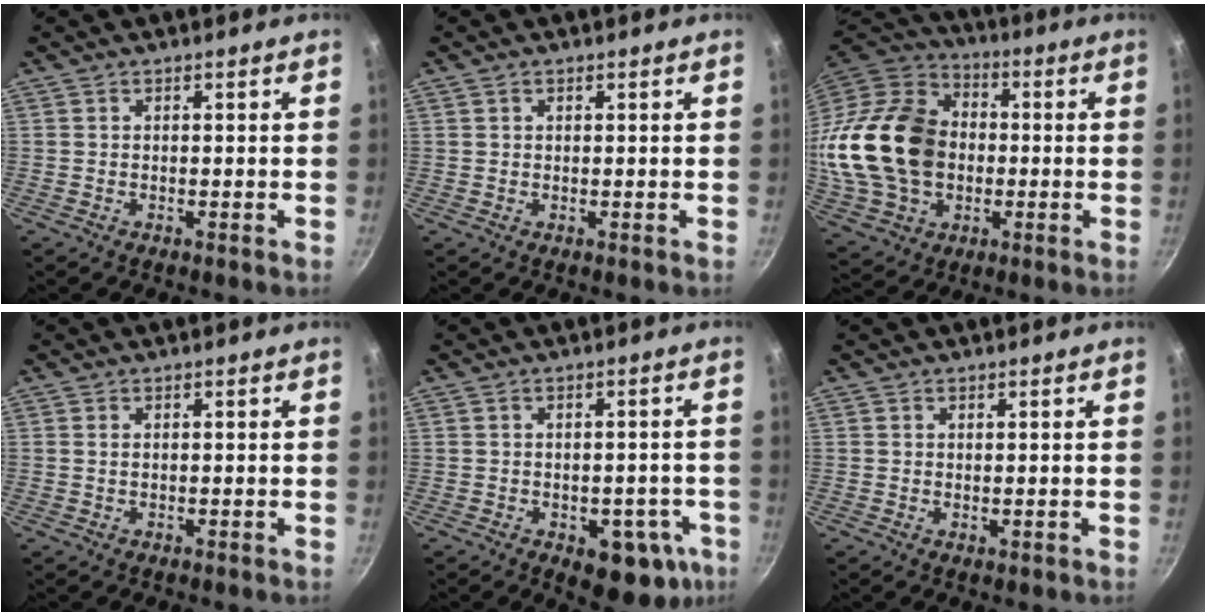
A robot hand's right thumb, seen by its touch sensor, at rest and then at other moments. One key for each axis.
{"total": 0.8, "fx": 0.5, "fy": 0.5, "fz": 0.4, "tx": -0.006, "ty": 0.002, "tz": 0.008}
{"total": 25.0, "fx": -0.6, "fy": 18.5, "fz": 16.9, "tx": -0.314, "ty": 0.029, "tz": -0.002}
{"total": 0.7, "fx": 0.2, "fy": 0.5, "fz": 0.5, "tx": -0.008, "ty": 0.001, "tz": 0.004}
{"total": 11.1, "fx": -3.7, "fy": 6.4, "fz": 8.2, "tx": -0.049, "ty": 0.014, "tz": -0.038}
{"total": 0.7, "fx": 0.4, "fy": 0.3, "fz": 0.4, "tx": -0.003, "ty": -0.007, "tz": 0.004}